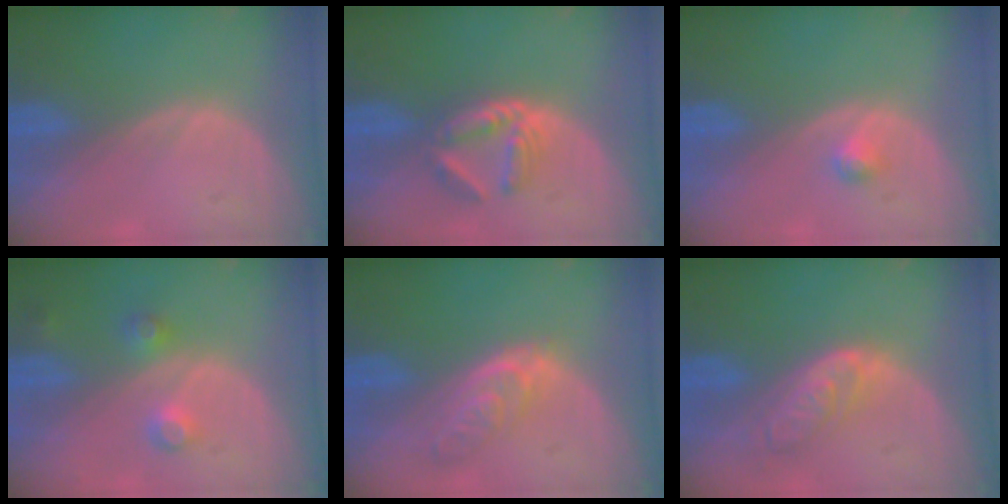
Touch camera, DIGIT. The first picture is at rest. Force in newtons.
{"total": 6.0, "press": 5.2, "slide": 3.1}
{"total": 1.3, "press": 1.2, "slide": 0.1}
{"total": 3.7, "press": 3.5, "slide": 1.2}
{"total": 5.0, "press": 4.9, "slide": 0.4}
{"total": 6.2, "press": 5.5, "slide": 2.8}